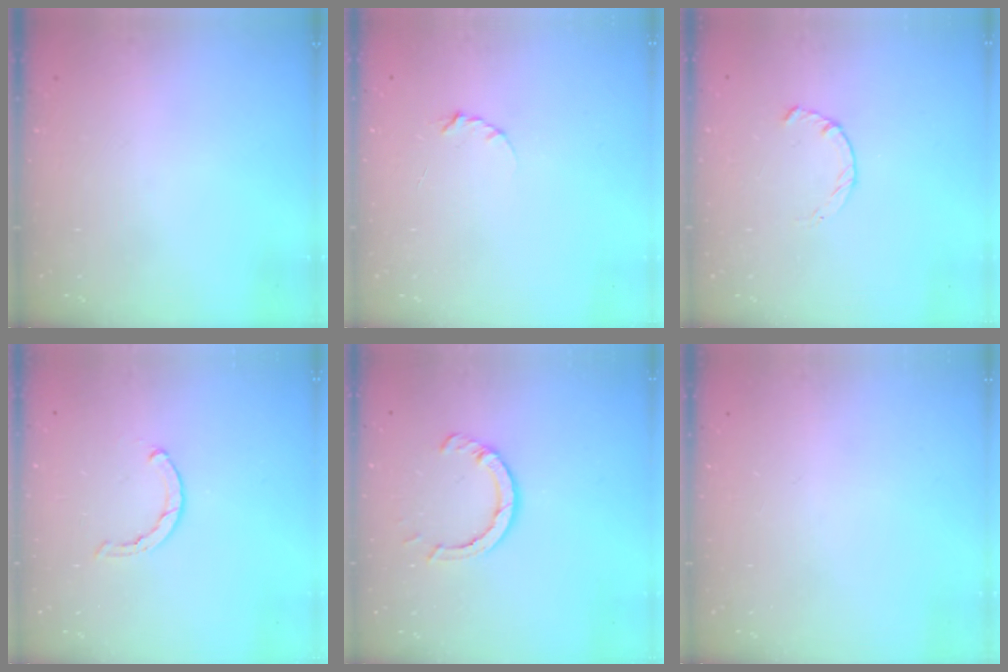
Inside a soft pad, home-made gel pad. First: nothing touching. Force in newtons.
{"total": 2.3, "press": 2.3, "slide": 0.4}
{"total": 2.2, "press": 2.2, "slide": 0.4}
{"total": 0.5, "press": 0.5, "slide": 0.2}
{"total": 5.7, "press": 5.6, "slide": 0.7}
{"total": 0.0}